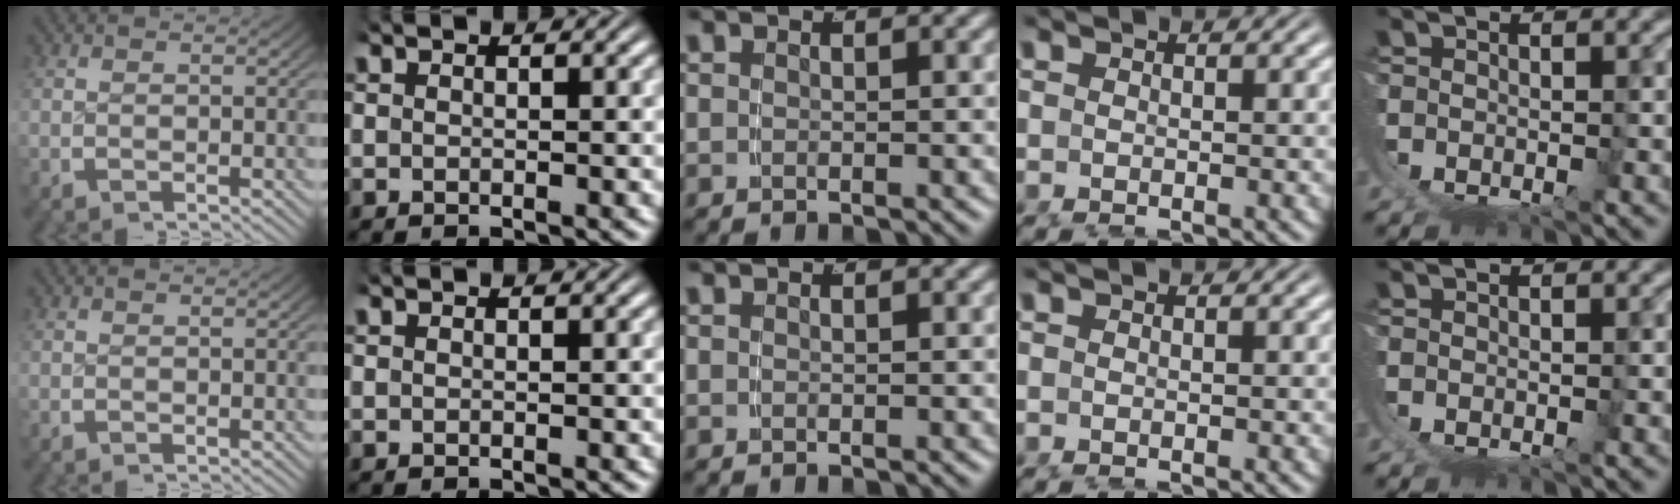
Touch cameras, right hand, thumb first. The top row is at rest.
{}